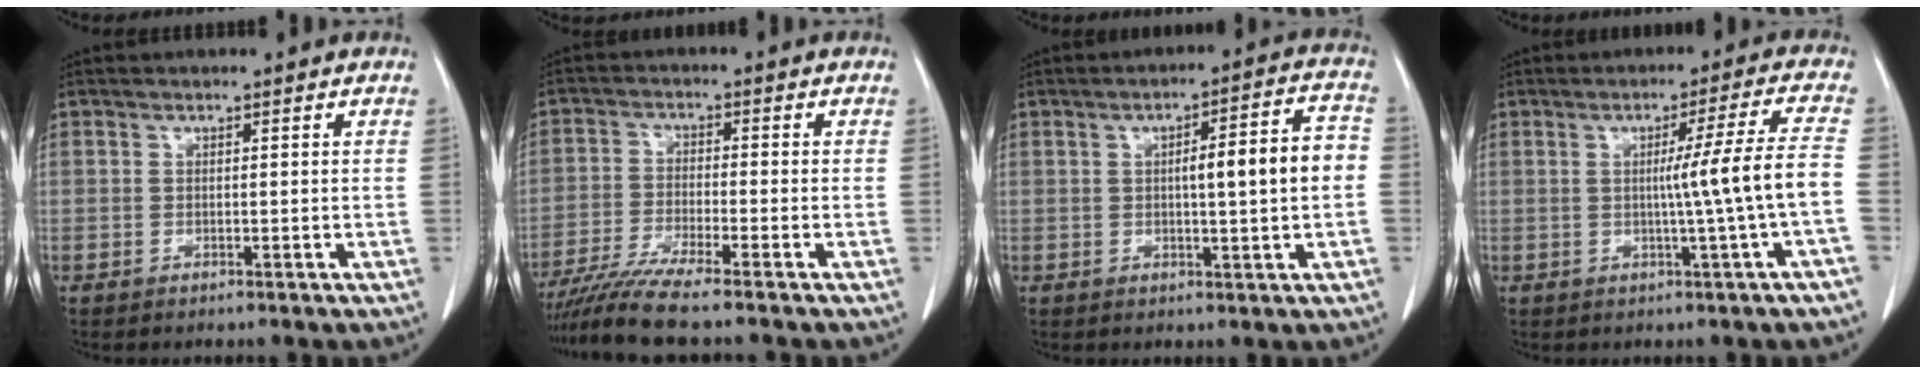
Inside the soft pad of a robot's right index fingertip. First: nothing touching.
{"total": 7.3, "force": [-6.3, -1.3, 3.5], "torque": [-0.063, -0.025, -0.114]}
{"total": 8.8, "force": [-0.1, 0.8, 8.8], "torque": [-0.123, 0.022, 0.000]}
{"total": 7.9, "force": [-1.2, -2.2, 7.5], "torque": [-0.110, 0.001, -0.013]}